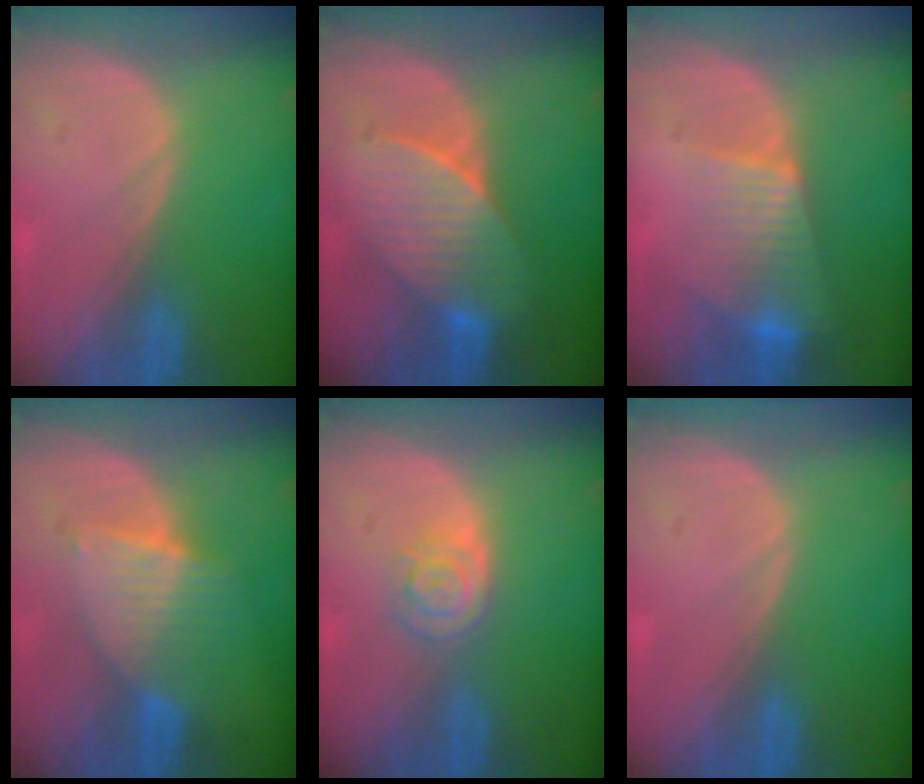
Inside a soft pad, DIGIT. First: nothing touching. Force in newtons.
{"total": 7.2, "press": 7.0, "slide": 1.3}
{"total": 7.8, "press": 6.7, "slide": 4.1}
{"total": 6.4, "press": 6.2, "slide": 1.8}
{"total": 3.9, "press": 3.7, "slide": 1.2}
{"total": 0.0}